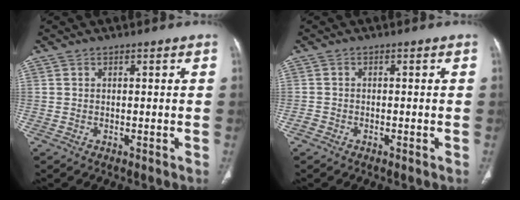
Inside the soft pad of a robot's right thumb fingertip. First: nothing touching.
{"total": 1.1, "force": [-0.8, 0.7, 0.3], "torque": [-0.009, 0.001, -0.020]}